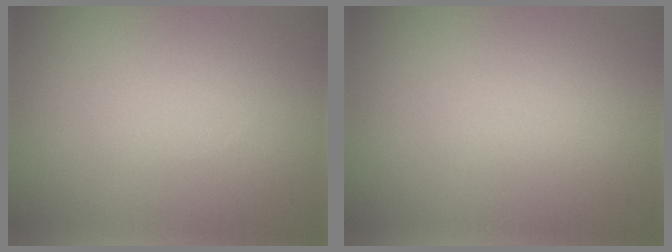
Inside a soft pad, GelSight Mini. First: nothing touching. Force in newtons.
{"total": 0.0}